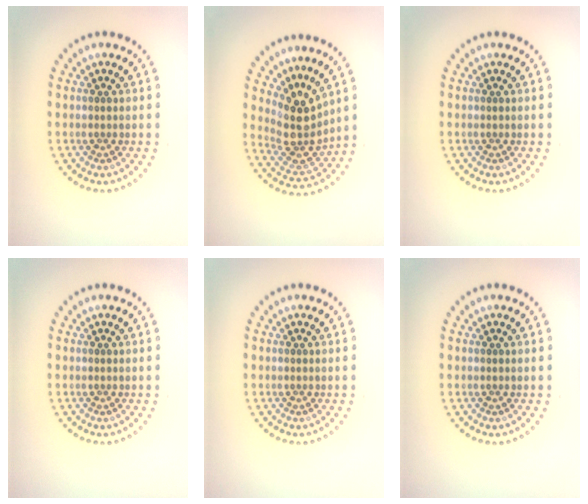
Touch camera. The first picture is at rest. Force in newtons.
{"total": 4.2, "press": 3.1, "slide": 2.8}
{"total": 0.0}
{"total": 0.0}
{"total": 0.0}
{"total": 0.0}